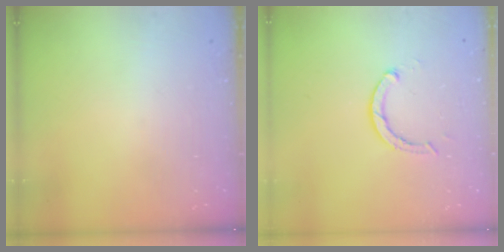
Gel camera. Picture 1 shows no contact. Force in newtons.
{"total": 2.9, "press": 2.9, "slide": 0.4}